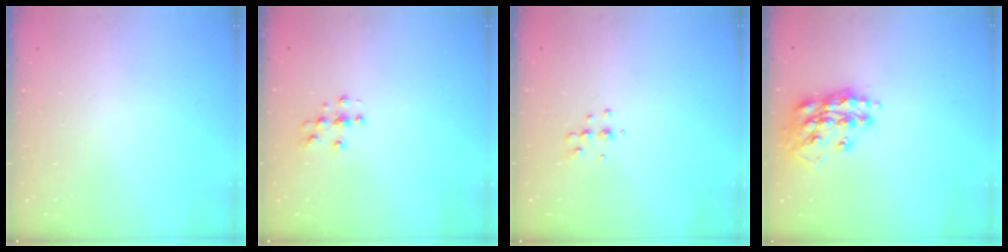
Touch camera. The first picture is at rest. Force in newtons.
{"total": 4.1, "press": 4.1, "slide": 0.5}
{"total": 4.5, "press": 4.3, "slide": 1.2}
{"total": 17.4, "press": 17.4, "slide": 1.4}